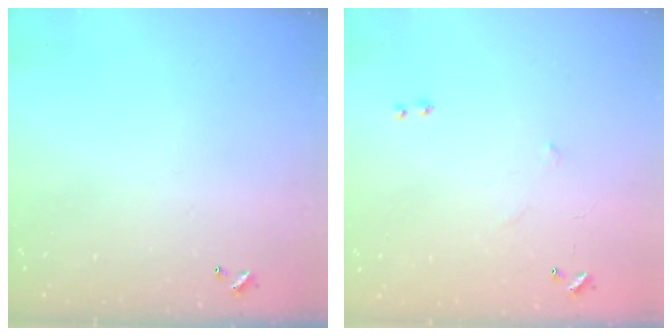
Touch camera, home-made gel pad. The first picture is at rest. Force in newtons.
{"total": 5.9, "press": 5.9, "slide": 0.8}